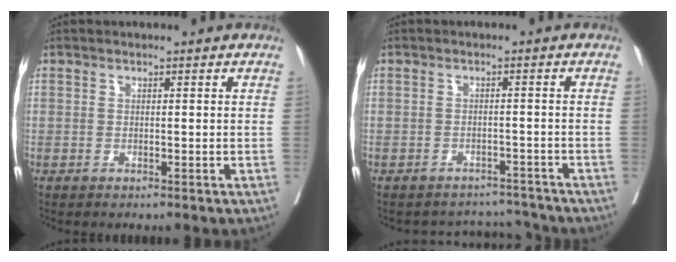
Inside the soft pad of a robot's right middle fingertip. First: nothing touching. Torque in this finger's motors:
{"motor_torque": [0.24, -0.32, 0.00, 0.00]}